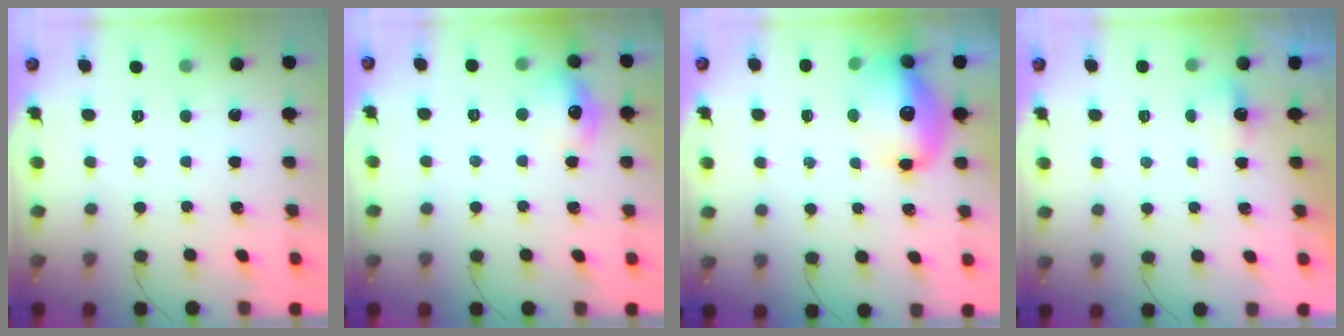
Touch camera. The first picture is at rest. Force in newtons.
{"total": 9.5, "press": 9.4, "slide": 0.9}
{"total": 12.9, "press": 12.6, "slide": 2.6}
{"total": 1.7, "press": 1.5, "slide": 0.7}